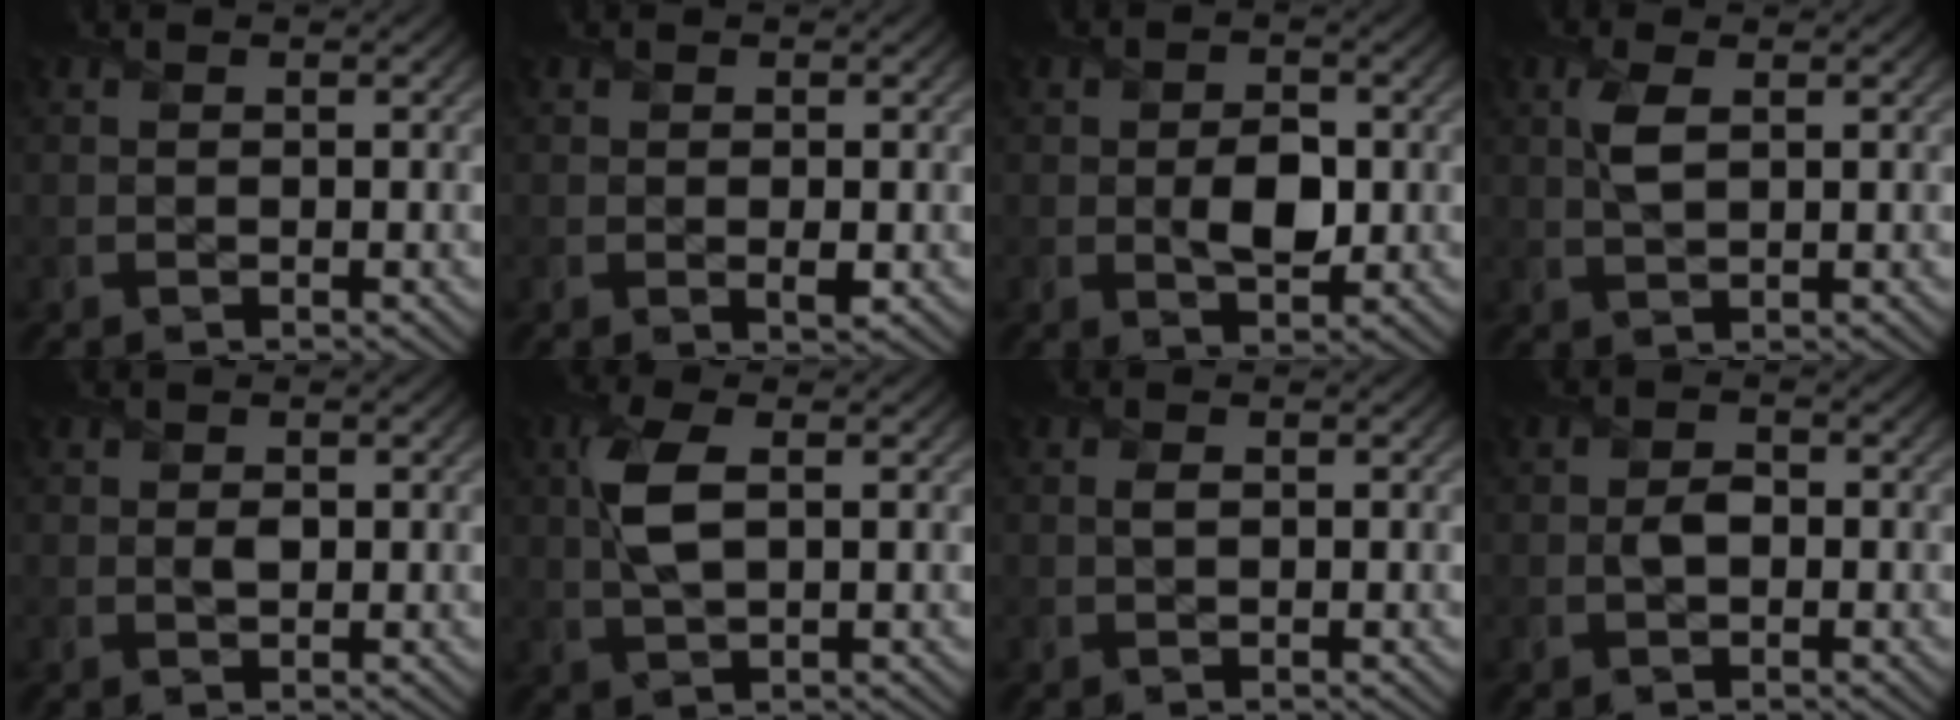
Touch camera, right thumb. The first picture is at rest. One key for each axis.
{"total": 0.8, "fx": 0.0, "fy": 0.3, "fz": 0.8, "tx": -0.011, "ty": -0.006, "tz": -0.001}
{"total": 4.0, "fx": -0.3, "fy": 2.6, "fz": 3.0, "tx": -0.052, "ty": -0.008, "tz": -0.003}
{"total": 2.9, "fx": 0.8, "fy": 1.1, "fz": 2.6, "tx": -0.064, "ty": 0.001, "tz": 0.018}
{"total": 1.0, "fx": 0.2, "fy": 0.8, "fz": 0.6, "tx": -0.009, "ty": -0.006, "tz": 0.006}
{"total": 5.2, "fx": 0.9, "fy": 2.1, "fz": 4.7, "tx": -0.114, "ty": 0.005, "tz": 0.021}
{"total": 0.8, "fx": 0.1, "fy": 0.4, "fz": 0.6, "tx": -0.011, "ty": -0.002, "tz": 0.003}
{"total": 1.6, "fx": -0.3, "fy": 1.2, "fz": 1.1, "tx": -0.019, "ty": -0.002, "tz": -0.005}